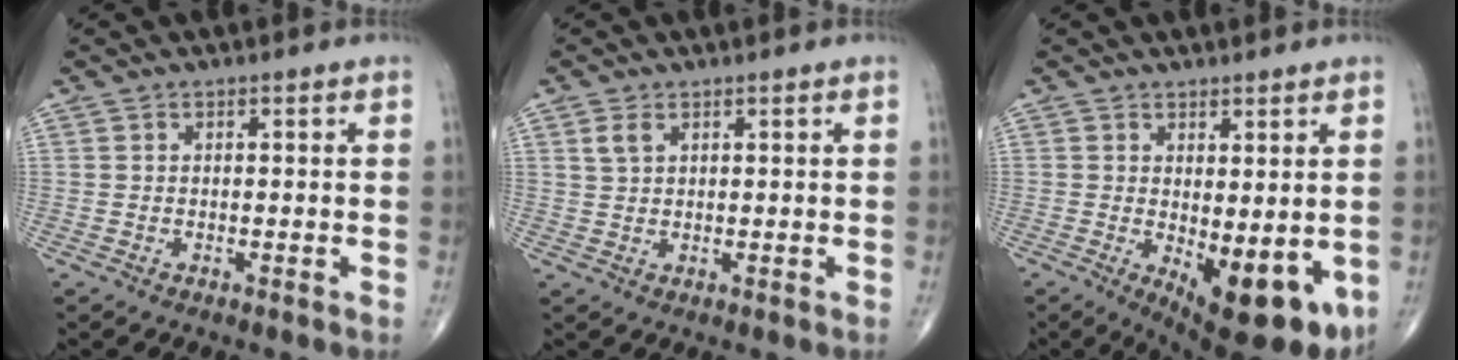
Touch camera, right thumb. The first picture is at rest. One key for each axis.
{"total": 2.3, "fx": 1.2, "fy": 1.3, "fz": 1.4, "tx": -0.028, "ty": 0.002, "tz": 0.029}
{"total": 11.8, "fx": -2.4, "fy": 4.7, "fz": 10.6, "tx": -0.129, "ty": -0.025, "tz": -0.017}